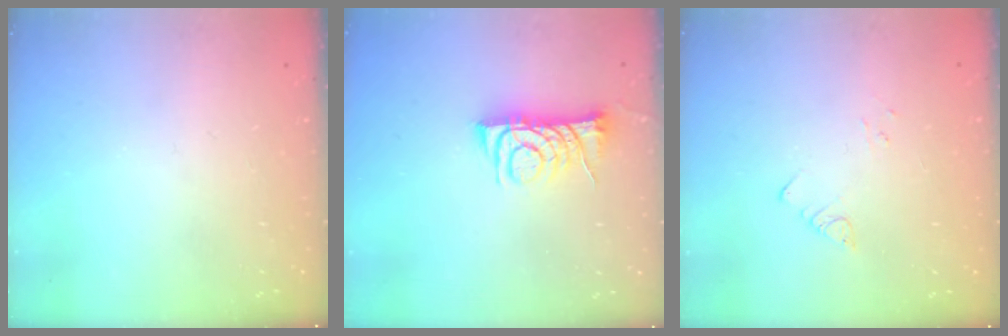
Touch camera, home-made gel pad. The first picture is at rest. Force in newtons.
{"total": 8.4, "press": 8.4, "slide": 0.2}
{"total": 3.0, "press": 3.0, "slide": 0.4}